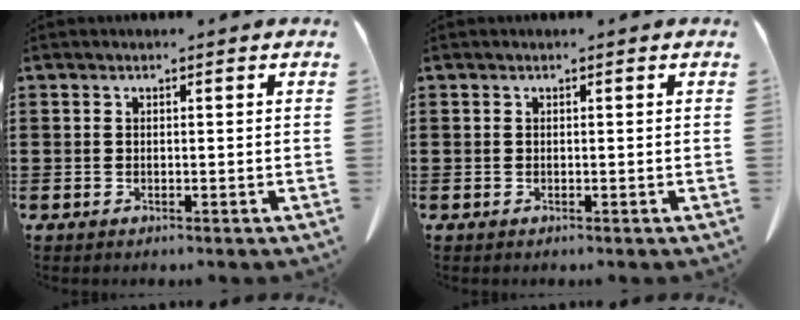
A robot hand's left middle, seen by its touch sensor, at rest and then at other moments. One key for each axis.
{"total": 0.0}